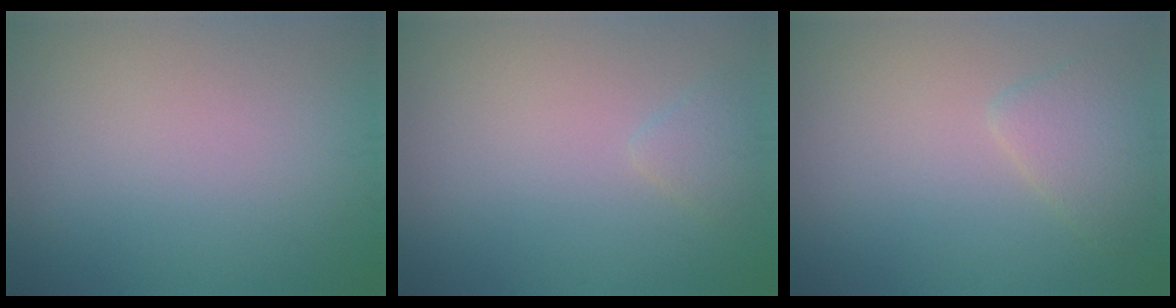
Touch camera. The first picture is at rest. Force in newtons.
{"total": 1.1, "press": 1.1, "slide": 0.1}
{"total": 2.4, "press": 2.4, "slide": 0.2}